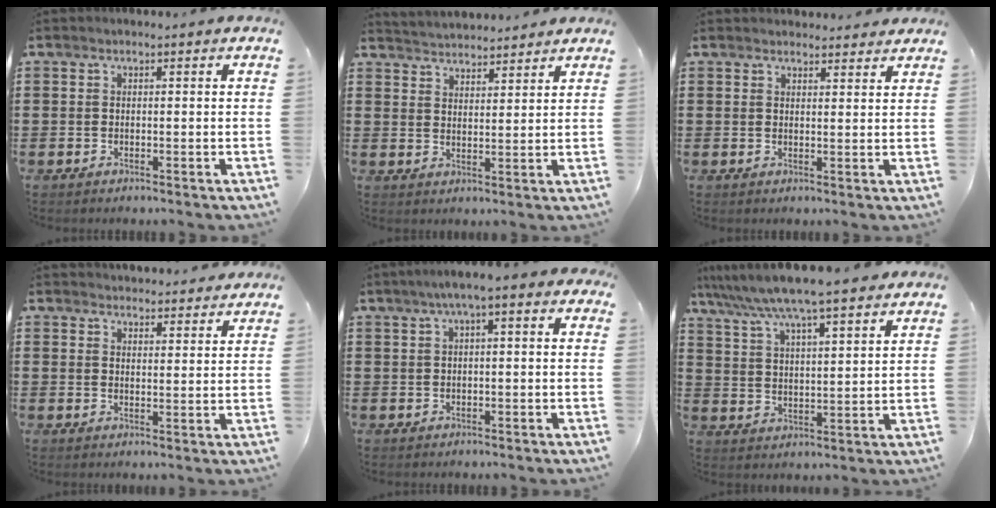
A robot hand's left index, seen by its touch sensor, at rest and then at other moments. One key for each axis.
{"total": 3.5, "fx": 3.5, "fy": 0.0, "fz": -0.4, "tx": -0.006, "ty": -0.014, "tz": 0.064}
{"total": 2.2, "fx": 2.2, "fy": 0.3, "fz": 0.0, "tx": 0.002, "ty": -0.006, "tz": 0.041}
{"total": 3.1, "fx": 3.1, "fy": 0.3, "fz": -0.2, "tx": 0.002, "ty": -0.014, "tz": 0.058}
{"total": 2.6, "fx": -0.2, "fy": 0.5, "fz": 2.5, "tx": -0.046, "ty": 0.005, "tz": -0.007}
{"total": 7.0, "fx": 6.2, "fy": 0.1, "fz": 3.2, "tx": -0.089, "ty": -0.030, "tz": 0.105}